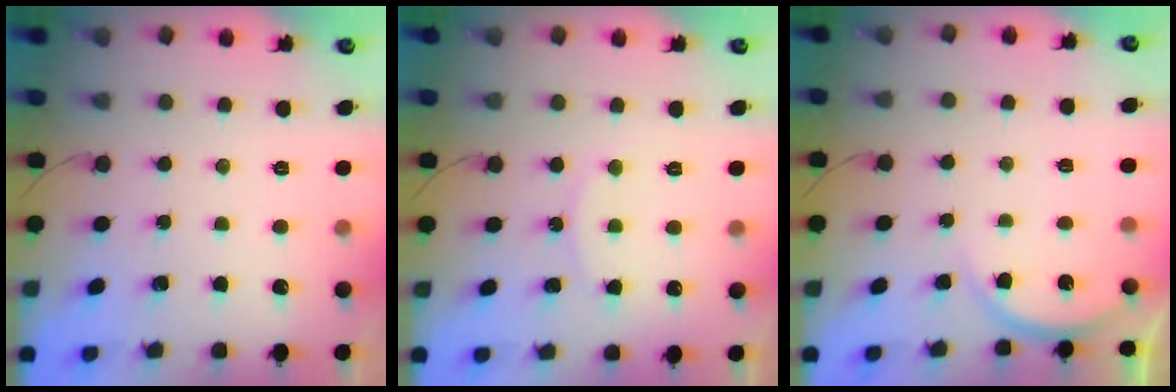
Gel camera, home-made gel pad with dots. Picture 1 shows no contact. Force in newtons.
{"total": 6.5, "press": 6.5, "slide": 0.4}
{"total": 4.8, "press": 4.7, "slide": 0.6}